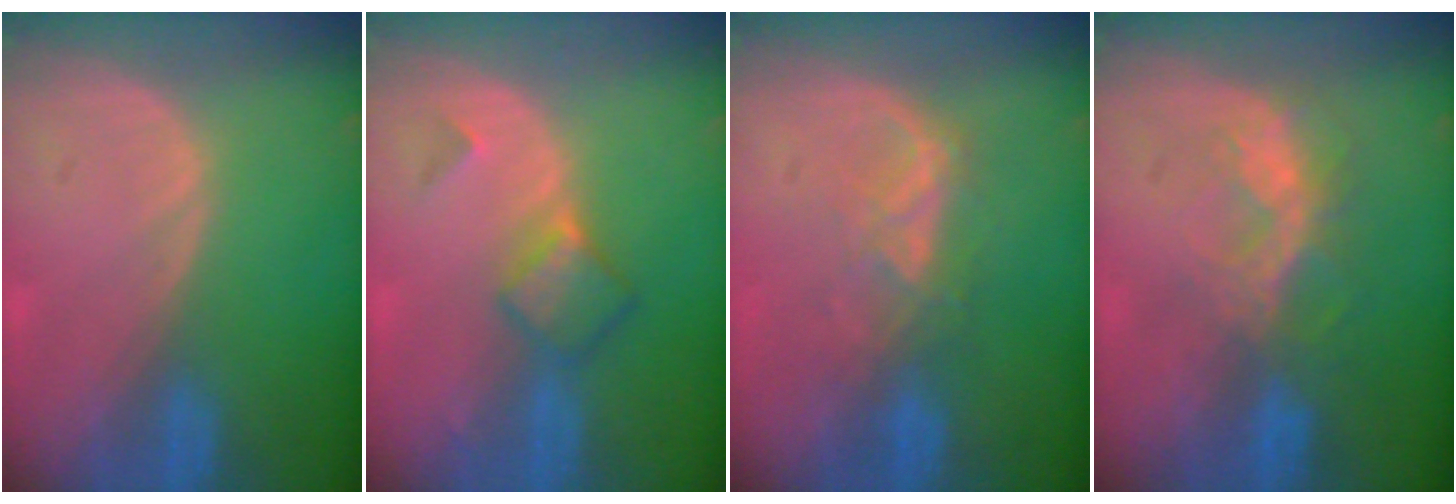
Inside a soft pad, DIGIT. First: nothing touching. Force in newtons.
{"total": 5.0, "press": 4.4, "slide": 2.4}
{"total": 4.1, "press": 4.1, "slide": 0.6}
{"total": 6.4, "press": 6.1, "slide": 2.0}